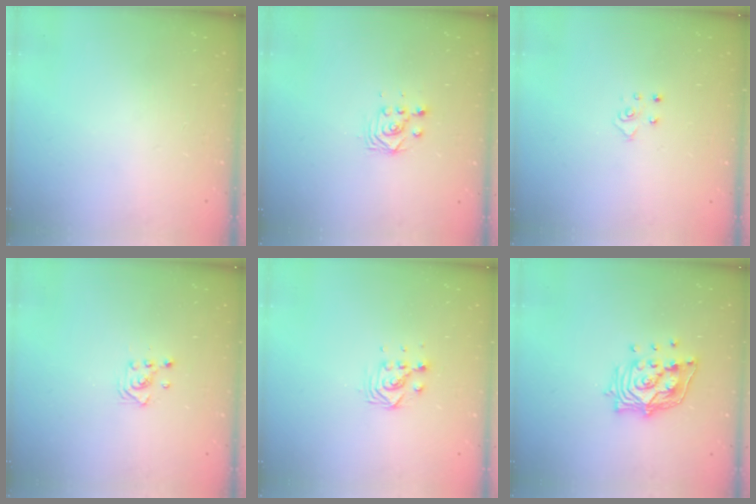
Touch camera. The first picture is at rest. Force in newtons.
{"total": 3.0, "press": 3.0, "slide": 0.2}
{"total": 4.7, "press": 4.7, "slide": 0.4}
{"total": 2.9, "press": 2.8, "slide": 0.3}
{"total": 4.3, "press": 4.2, "slide": 0.3}
{"total": 14.0, "press": 13.9, "slide": 1.3}